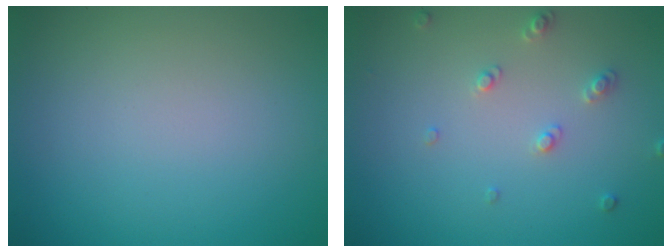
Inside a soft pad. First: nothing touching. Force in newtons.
{"total": 1.6, "press": 1.5, "slide": 0.4}